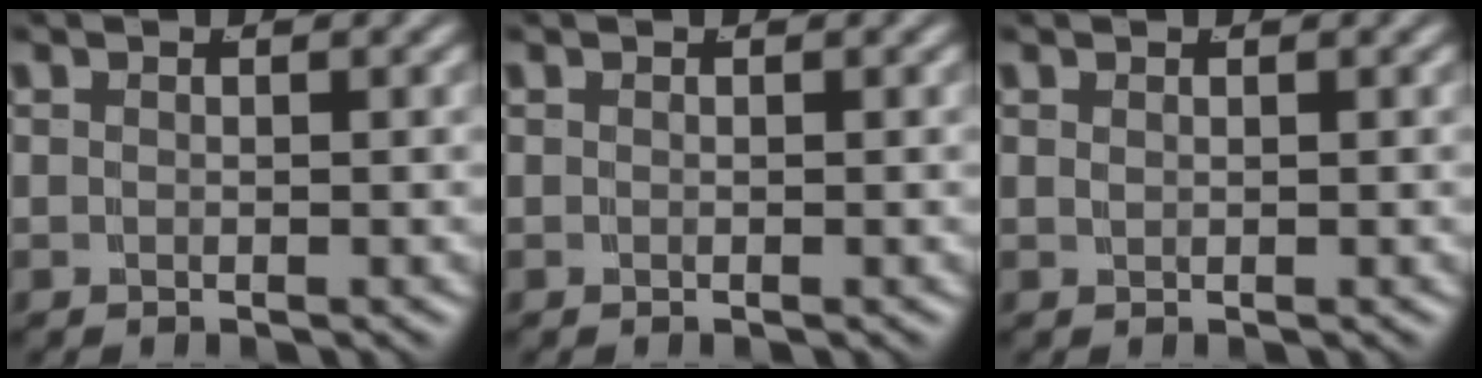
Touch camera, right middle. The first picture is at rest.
{"total": 0.0}
{"total": 0.7, "force": [0.3, -0.6, 0.0], "torque": [0.002, -0.006, 0.014]}